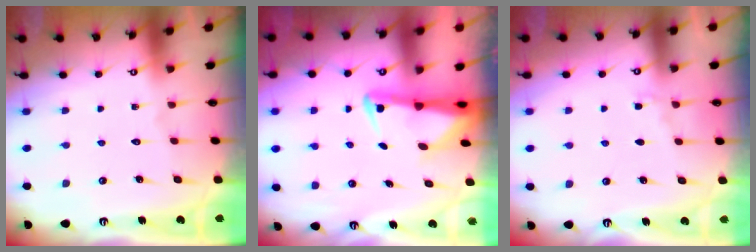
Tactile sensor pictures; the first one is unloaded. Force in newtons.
{"total": 2.6, "press": 2.5, "slide": 0.7}
{"total": 3.3, "press": 3.2, "slide": 0.5}